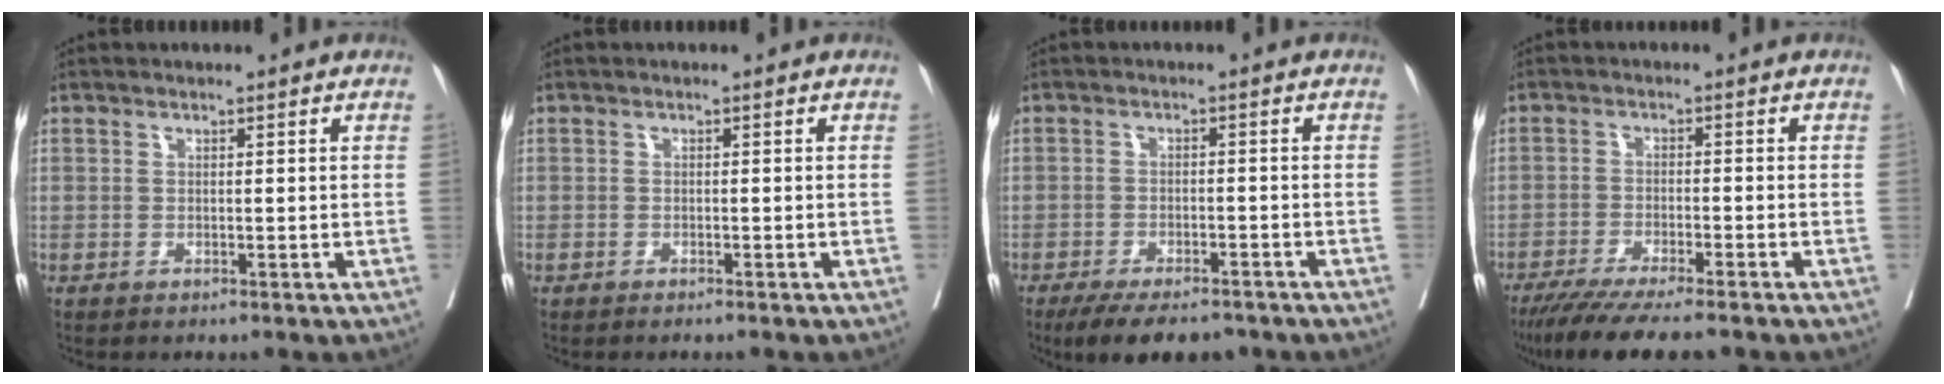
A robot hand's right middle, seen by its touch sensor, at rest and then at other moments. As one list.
[{"total": 1.4, "force": [-1.2, 0.2, 0.6], "torque": [-0.011, -0.003, -0.016]}, {"total": 9.8, "force": [-8.0, 3.2, 4.8], "torque": [-0.065, -0.007, -0.117]}, {"total": 11.2, "force": [-9.4, 0.6, 6.2], "torque": [-0.083, -0.025, -0.145]}]